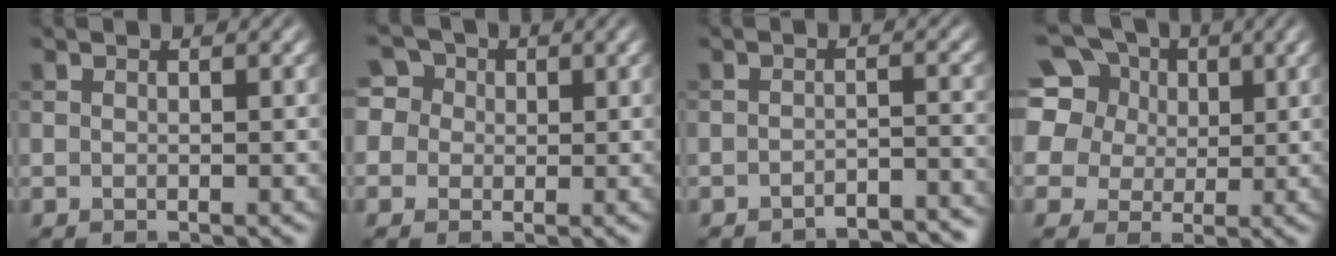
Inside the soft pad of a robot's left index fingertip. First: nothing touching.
{"total": 6.6, "force": [2.0, 5.5, 3.0], "torque": [-0.048, 0.042, 0.001]}
{"total": 3.7, "force": [-3.5, 0.5, 0.9], "torque": [-0.013, 0.000, -0.046]}
{"total": 13.8, "force": [6.6, 10.3, 6.2], "torque": [-0.162, 0.045, 0.110]}